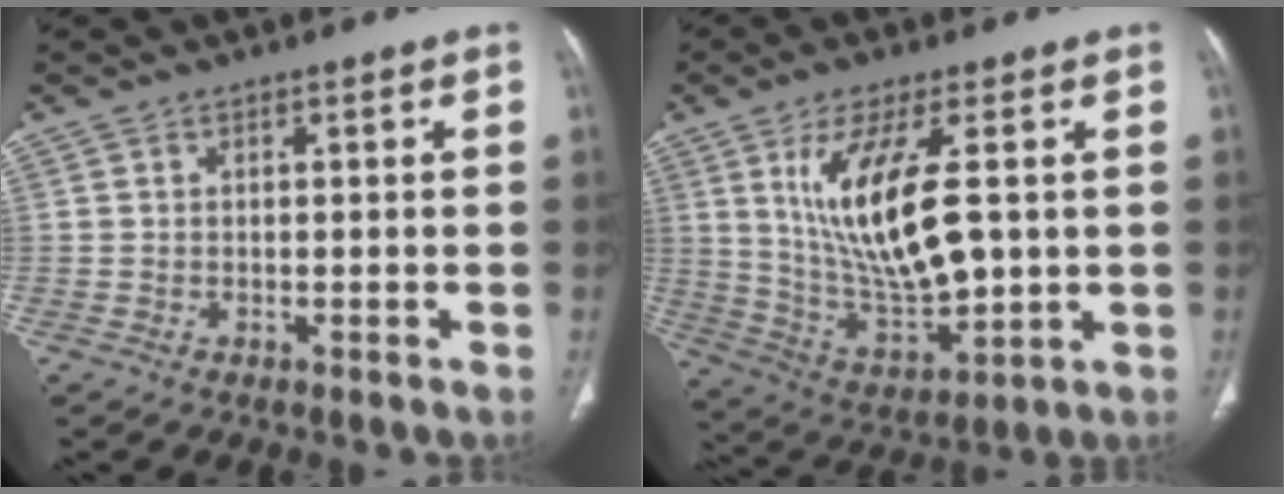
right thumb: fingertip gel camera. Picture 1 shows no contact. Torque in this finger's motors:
{"motor_torque": [-0.49, 1.24, 0.45, 0.80, 0.45]}